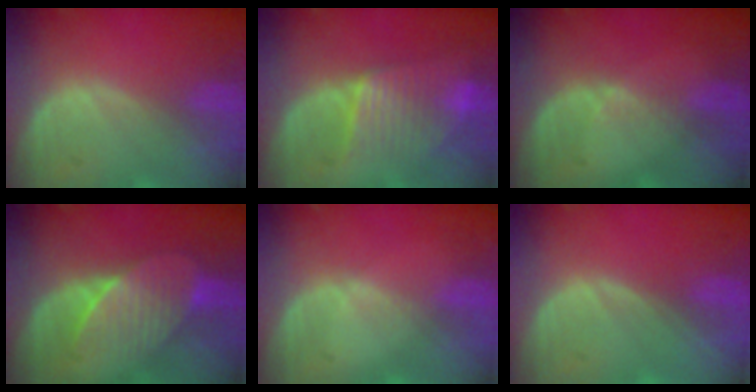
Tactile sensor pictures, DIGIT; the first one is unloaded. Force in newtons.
{"total": 6.9, "press": 6.7, "slide": 1.7}
{"total": 1.4, "press": 0.9, "slide": 1.1}
{"total": 7.4, "press": 6.9, "slide": 2.5}
{"total": 0.6, "press": 0.5, "slide": 0.2}
{"total": 0.0}